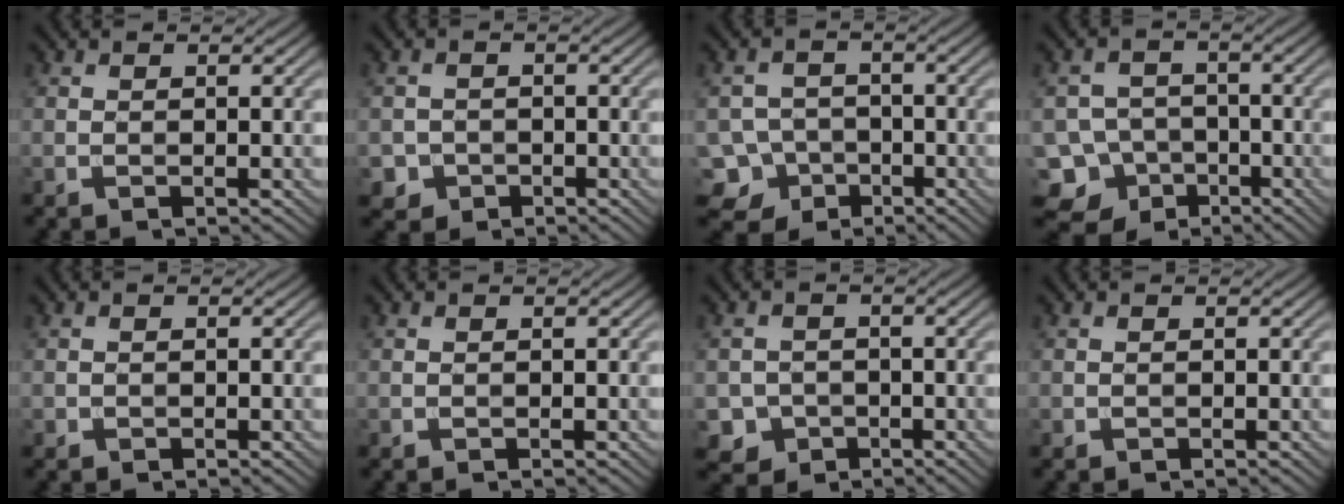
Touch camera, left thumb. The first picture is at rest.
{"total": 2.5, "force": [-1.2, 2.2, 0.4], "torque": [-0.004, -0.004, -0.025]}
{"total": 8.0, "force": [-4.4, 6.5, 1.6], "torque": [-0.027, -0.019, -0.100]}
{"total": 10.2, "force": [-5.8, 8.2, 2.1], "torque": [-0.055, -0.023, -0.120]}
{"total": 0.5, "force": [-0.2, 0.5, 0.0], "torque": [0.002, -0.004, -0.005]}
{"total": 0.0}
{"total": 3.9, "force": [-1.8, 3.4, 0.7], "torque": [-0.010, -0.001, -0.042]}
{"total": 0.0}